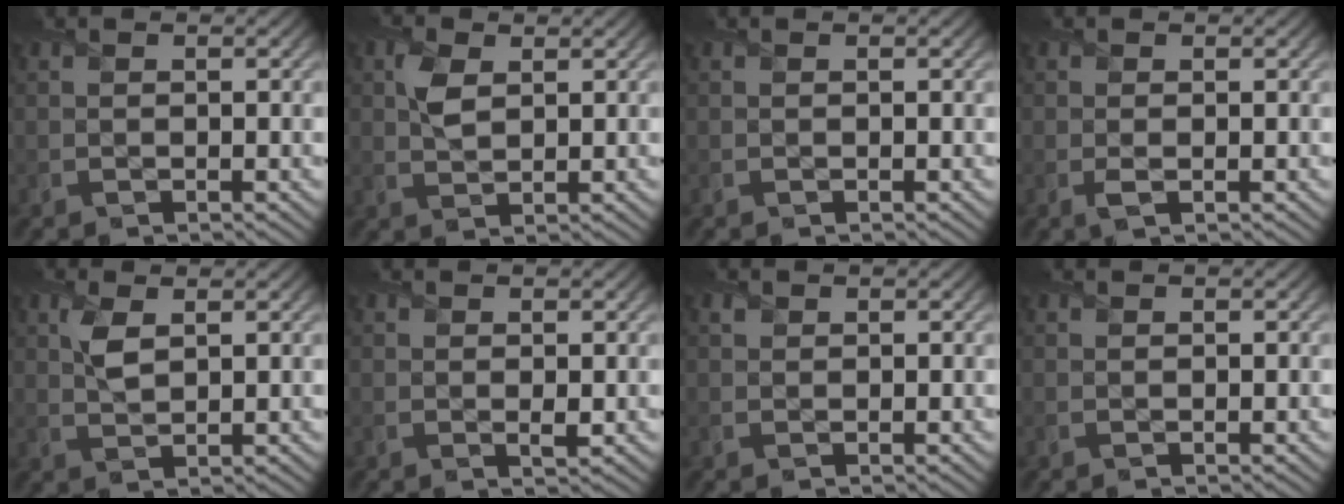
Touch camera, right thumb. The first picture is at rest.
{"total": 3.3, "force": [1.2, 2.0, 2.4], "torque": [-0.058, 0.004, 0.022]}
{"total": 0.0}
{"total": 1.1, "force": [-0.1, 0.5, 0.9], "torque": [-0.023, -0.003, -0.005]}
{"total": 3.1, "force": [1.3, 1.5, 2.3], "torque": [-0.058, 0.002, 0.027]}
{"total": 1.0, "force": [0.3, 0.5, 0.8], "torque": [-0.015, -0.007, 0.003]}
{"total": 0.8, "force": [0.4, 0.6, 0.2], "torque": [-0.004, -0.003, 0.008]}
{"total": 0.0}